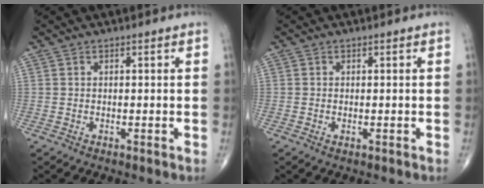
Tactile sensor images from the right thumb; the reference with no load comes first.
{"total": 0.6, "force": [-0.3, 0.3, 0.5], "torque": [-0.005, -0.001, -0.005]}